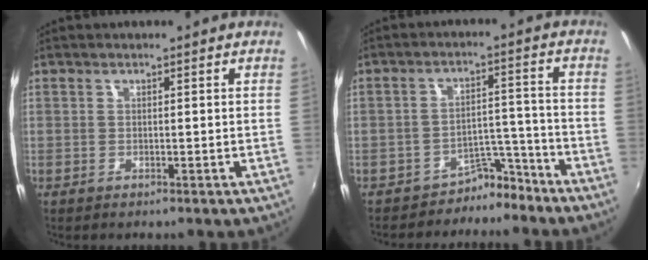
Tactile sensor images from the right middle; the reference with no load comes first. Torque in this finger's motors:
{"motor_torque": [-0.43, -0.20, -0.03, -0.01]}